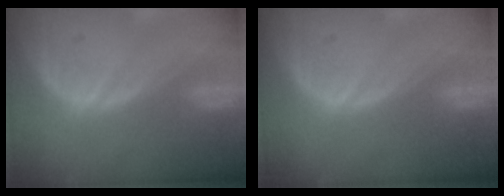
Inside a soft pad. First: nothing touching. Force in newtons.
{"total": 0.0}